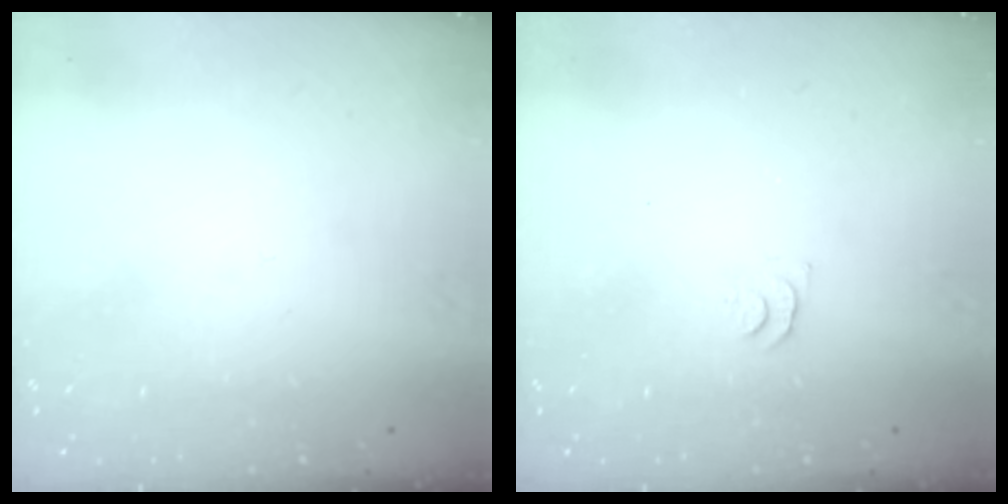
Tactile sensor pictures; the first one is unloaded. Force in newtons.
{"total": 5.2, "press": 5.1, "slide": 0.5}